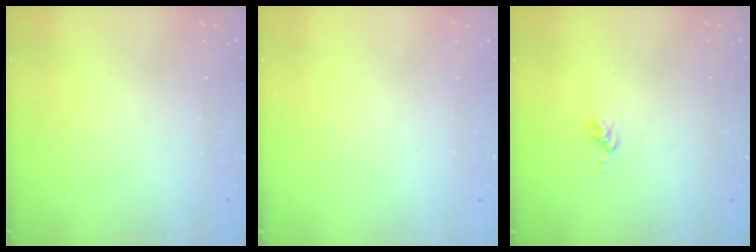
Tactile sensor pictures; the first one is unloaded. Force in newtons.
{"total": 0.0}
{"total": 2.8, "press": 2.8, "slide": 0.4}